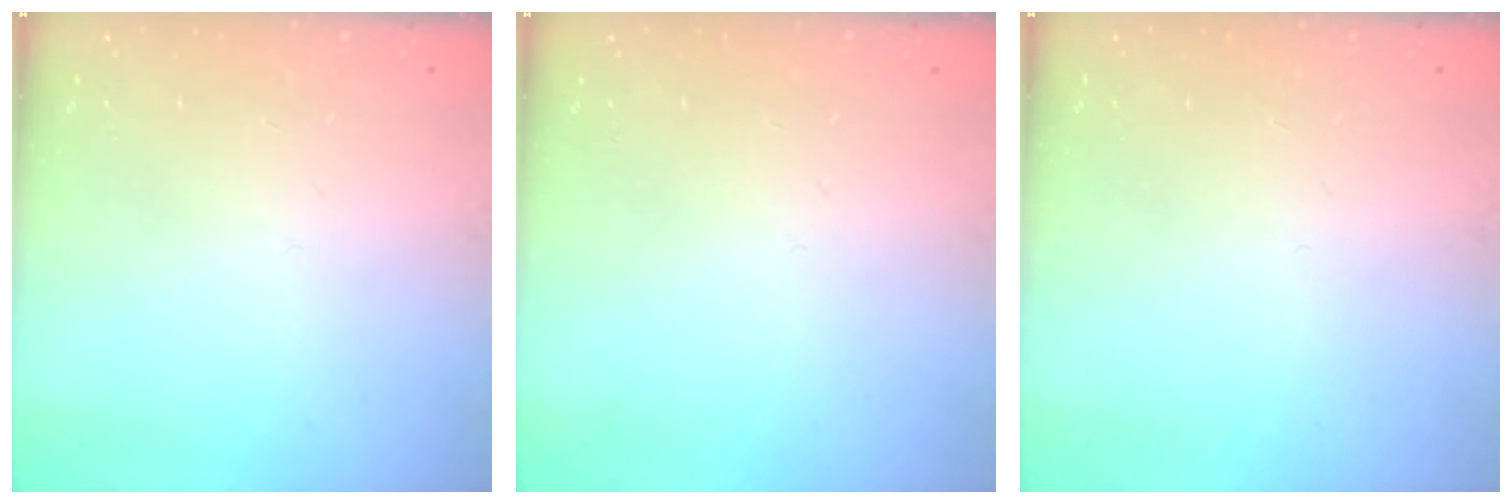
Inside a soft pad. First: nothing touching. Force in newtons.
{"total": 0.0}
{"total": 0.0}